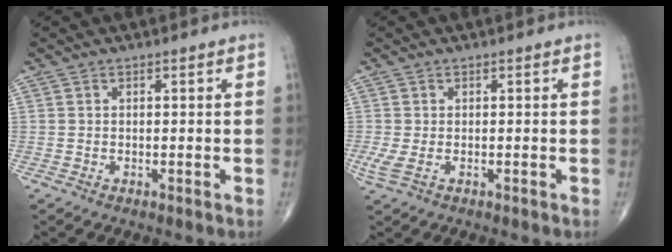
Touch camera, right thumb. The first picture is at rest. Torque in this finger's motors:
{"motor_torque": [1.65, 1.83, 0.23, 0.29, 0.12]}